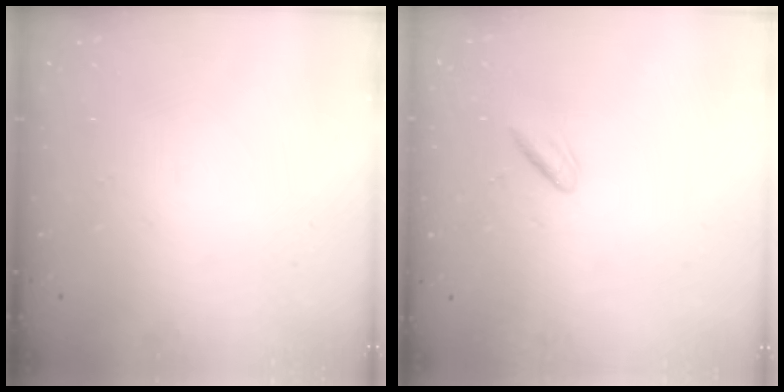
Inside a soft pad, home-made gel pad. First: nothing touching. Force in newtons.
{"total": 2.0, "press": 1.7, "slide": 1.1}